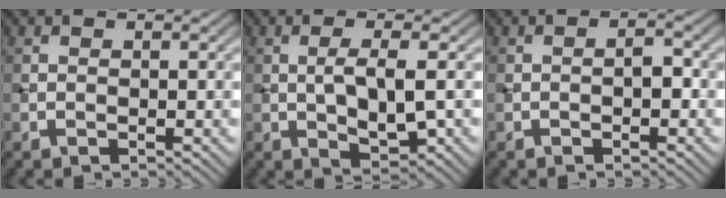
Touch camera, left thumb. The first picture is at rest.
{"total": 5.2, "force": [-0.1, 1.7, 4.9], "torque": [-0.096, -0.003, 0.001]}
{"total": 1.4, "force": [-0.6, 0.6, 1.2], "torque": [-0.019, 0.006, -0.013]}